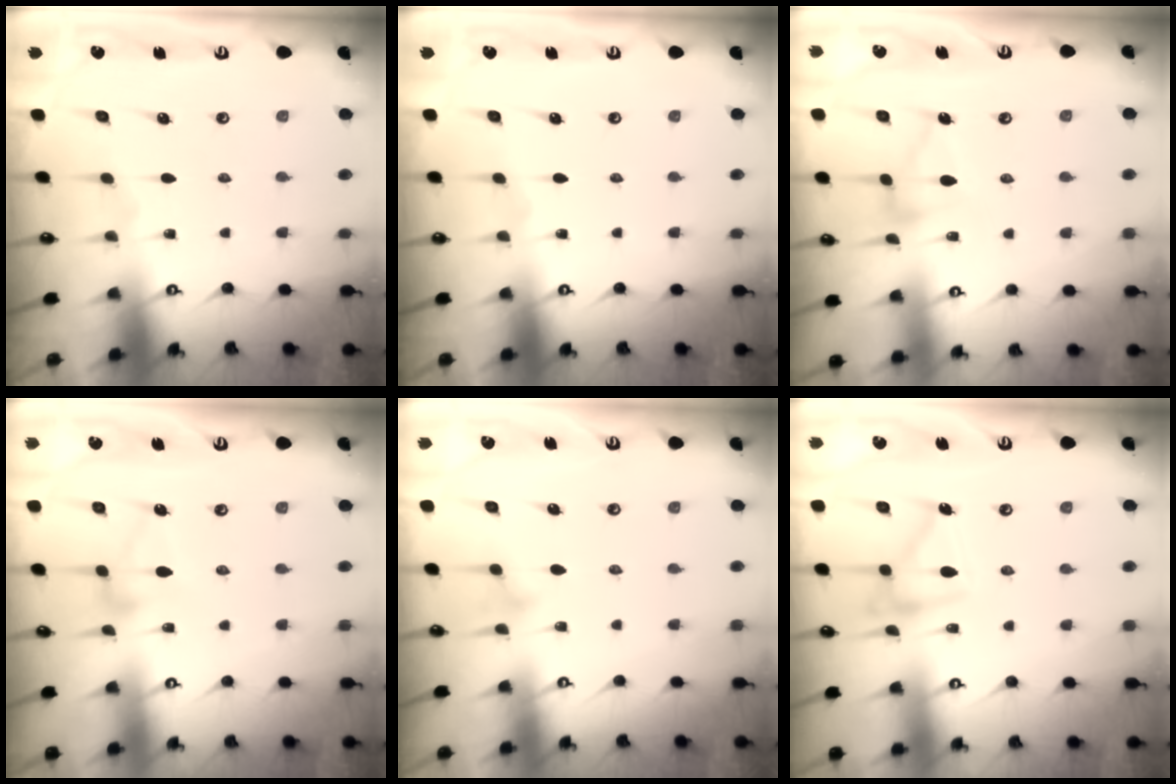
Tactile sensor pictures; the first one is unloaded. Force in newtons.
{"total": 0.0}
{"total": 8.0, "press": 8.0, "slide": 0.6}
{"total": 6.4, "press": 6.4, "slide": 0.3}
{"total": 7.5, "press": 7.5, "slide": 0.6}
{"total": 14.1, "press": 14.1, "slide": 0.9}